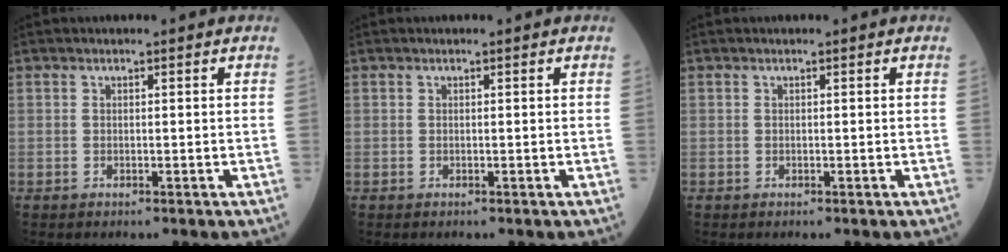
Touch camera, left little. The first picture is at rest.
{"total": 0.0}
{"total": 0.0}